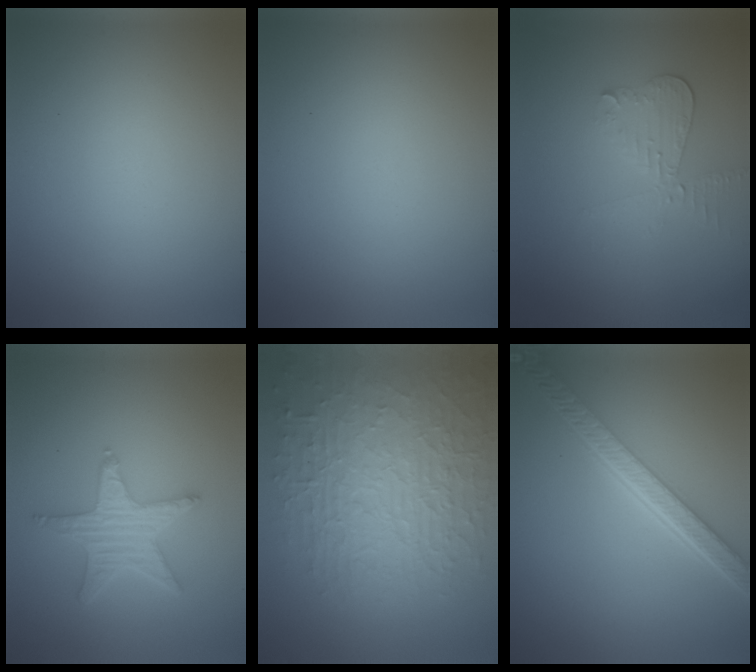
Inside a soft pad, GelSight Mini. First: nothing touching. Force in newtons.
{"total": 0.0}
{"total": 2.8, "press": 2.5, "slide": 1.3}
{"total": 4.1, "press": 3.7, "slide": 1.9}
{"total": 9.0, "press": 6.3, "slide": 6.4}
{"total": 5.3, "press": 4.1, "slide": 3.4}